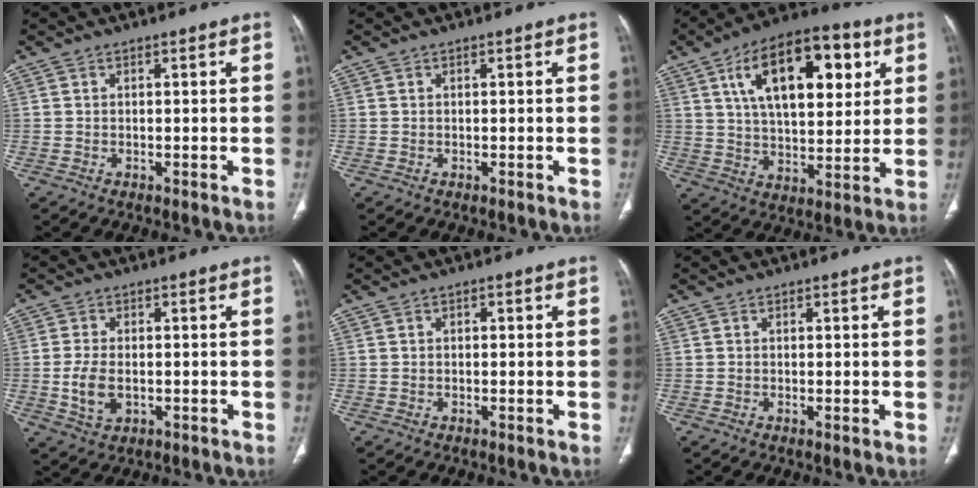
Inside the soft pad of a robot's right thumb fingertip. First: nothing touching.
{"total": 0.0}
{"total": 21.1, "force": [7.7, 10.4, 16.6], "torque": [-0.231, -0.010, 0.123]}
{"total": 5.7, "force": [-0.8, 3.5, 4.4], "torque": [-0.089, -0.003, -0.011]}
{"total": 0.7, "force": [0.1, 0.5, 0.5], "torque": [-0.005, 0.002, 0.000]}
{"total": 0.6, "force": [-0.1, 0.1, 0.6], "torque": [-0.017, -0.004, -0.003]}